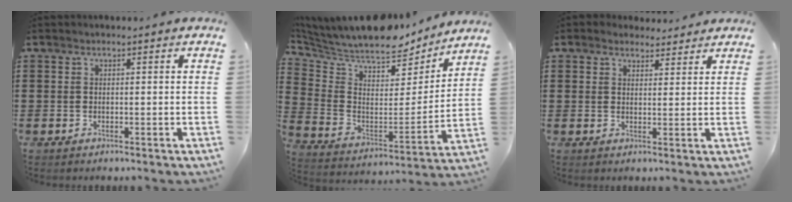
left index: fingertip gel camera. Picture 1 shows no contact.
{"total": 7.8, "force": [7.3, 1.8, 1.9], "torque": [-0.080, -0.061, 0.124]}
{"total": 3.0, "force": [2.7, 1.3, 0.3], "torque": [-0.006, -0.003, 0.051]}